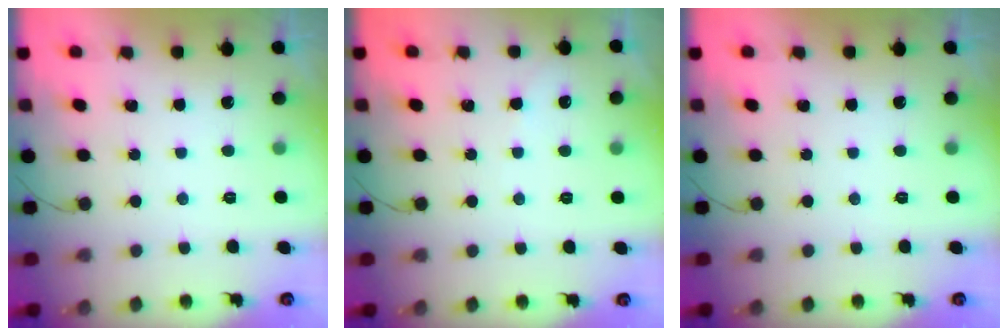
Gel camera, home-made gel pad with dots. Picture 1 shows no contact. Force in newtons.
{"total": 1.3, "press": 1.3, "slide": 0.2}
{"total": 0.0}